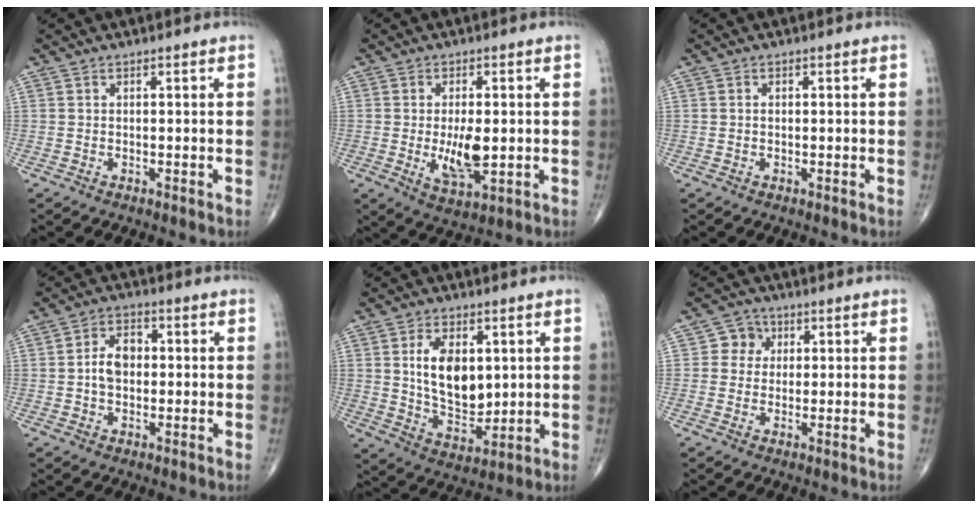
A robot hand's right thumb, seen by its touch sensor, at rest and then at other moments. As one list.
[{"total": 8.4, "force": [-0.7, 3.8, 7.4], "torque": [-0.116, -0.016, -0.004]}, {"total": 0.8, "force": [0.0, 0.6, 0.6], "torque": [-0.008, 0.003, 0.001]}, {"total": 6.1, "force": [-0.1, 4.3, 4.4], "torque": [-0.066, 0.017, -0.008]}, {"total": 12.3, "force": [2.4, 7.4, 9.6], "torque": [-0.137, -0.022, 0.051]}, {"total": 4.1, "force": [0.9, 3.9, 1.1], "torque": [0.010, 0.005, 0.005]}]